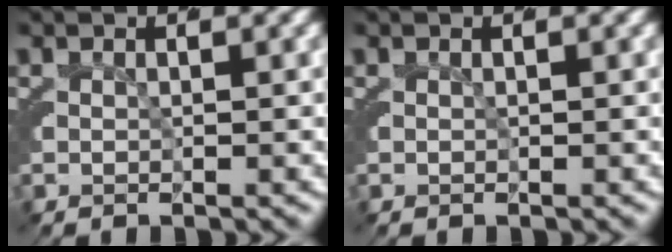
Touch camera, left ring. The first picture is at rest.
{"total": 0.0}